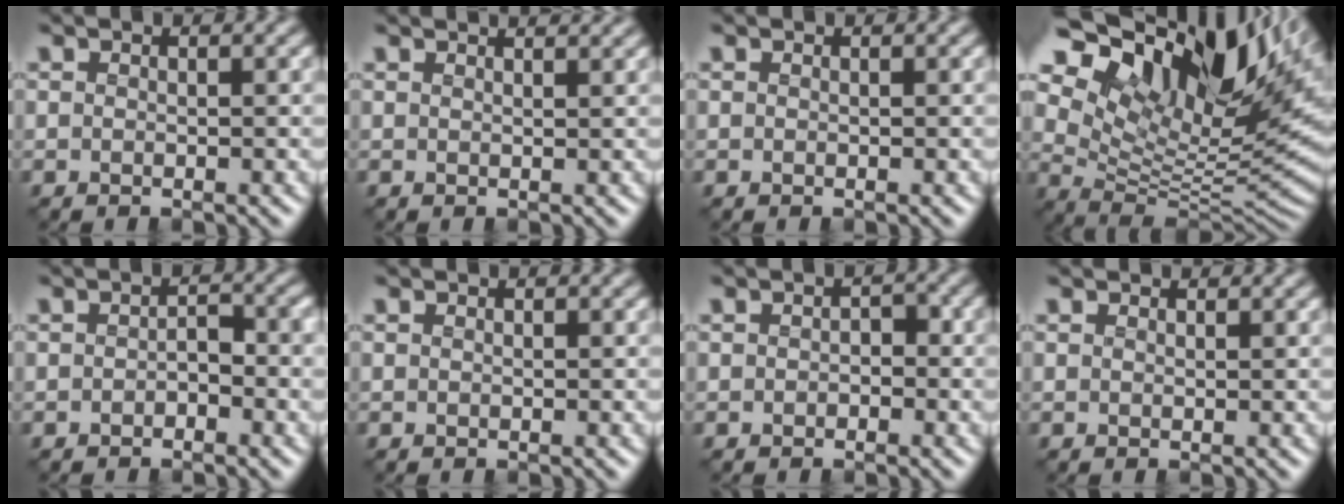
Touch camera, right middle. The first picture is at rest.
{"total": 2.6, "force": [2.2, 0.8, 1.1], "torque": [-0.005, 0.009, 0.008]}
{"total": 0.0}
{"total": 16.0, "force": [8.5, 8.2, 10.9], "torque": [-0.214, 0.030, 0.155]}
{"total": 1.6, "force": [-0.9, 1.0, 1.0], "torque": [-0.019, -0.001, -0.018]}
{"total": 0.0}
{"total": 1.3, "force": [-0.5, 1.0, 0.6], "torque": [-0.011, -0.003, -0.012]}
{"total": 0.9, "force": [0.8, 0.3, 0.1], "torque": [-0.007, -0.002, 0.012]}